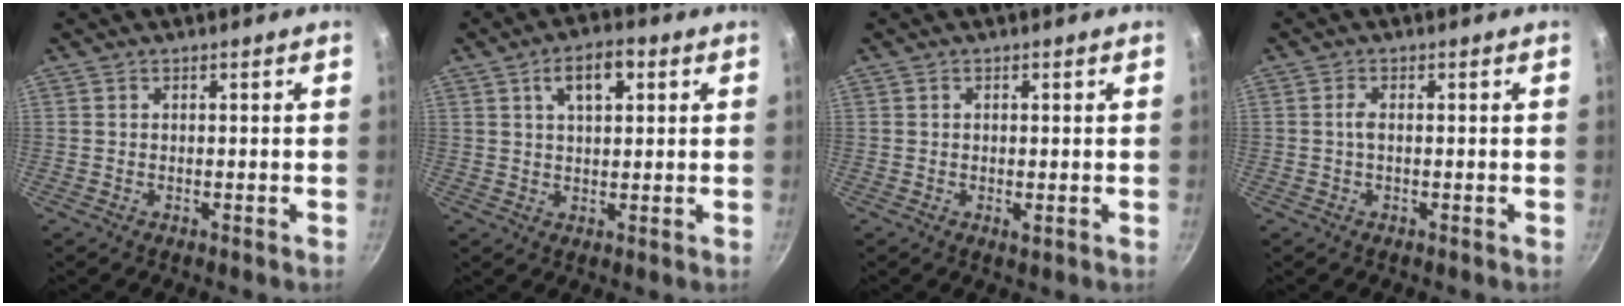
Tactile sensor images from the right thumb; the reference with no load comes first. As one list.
[{"total": 7.2, "force": [2.7, 3.7, 5.5], "torque": [-0.070, 0.007, 0.044]}, {"total": 1.3, "force": [0.2, 0.6, 1.1], "torque": [-0.017, -0.001, 0.002]}, {"total": 1.5, "force": [-0.1, 0.7, 1.3], "torque": [-0.031, 0.005, -0.003]}]